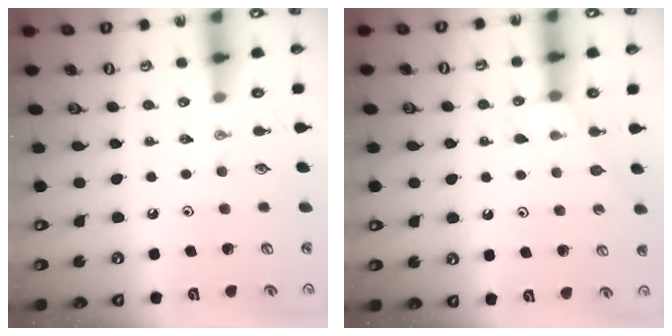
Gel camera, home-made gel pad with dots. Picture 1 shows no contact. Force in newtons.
{"total": 5.1, "press": 5.1, "slide": 0.5}